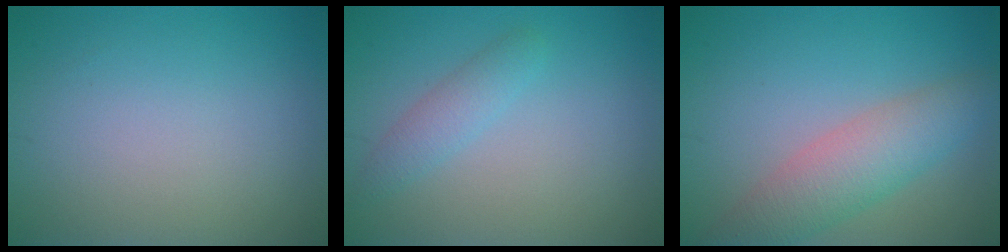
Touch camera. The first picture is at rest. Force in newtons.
{"total": 1.9, "press": 1.9, "slide": 0.1}
{"total": 4.7, "press": 4.7, "slide": 0.2}